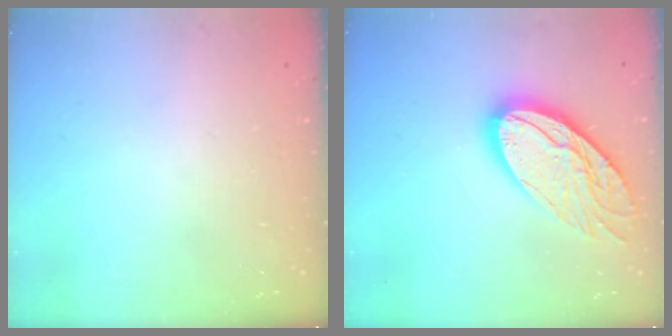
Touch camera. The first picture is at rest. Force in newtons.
{"total": 17.9, "press": 17.8, "slide": 1.9}